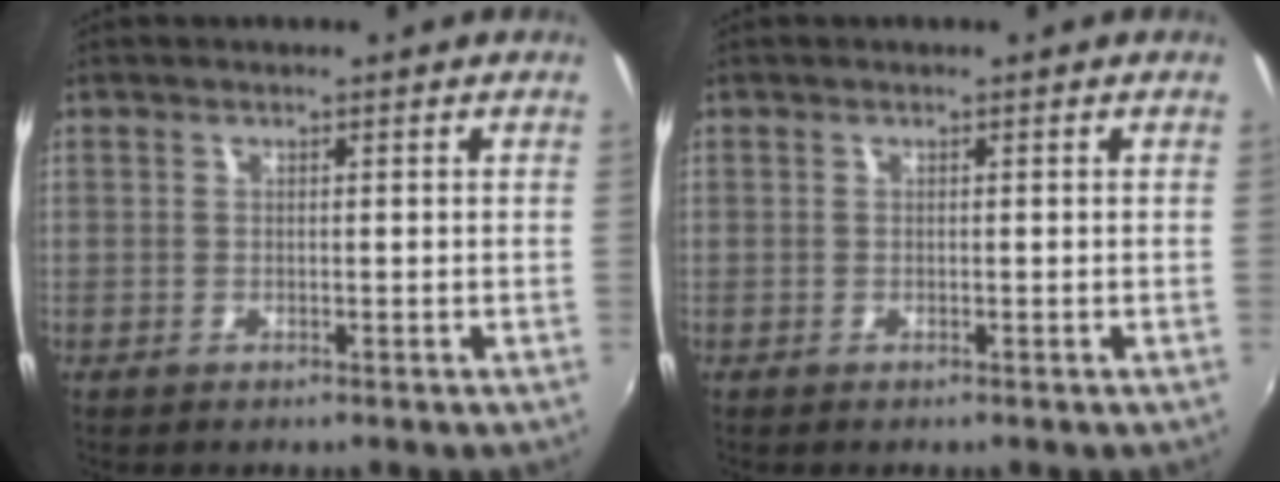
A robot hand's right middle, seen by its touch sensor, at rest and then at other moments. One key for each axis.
{"total": 0.0}